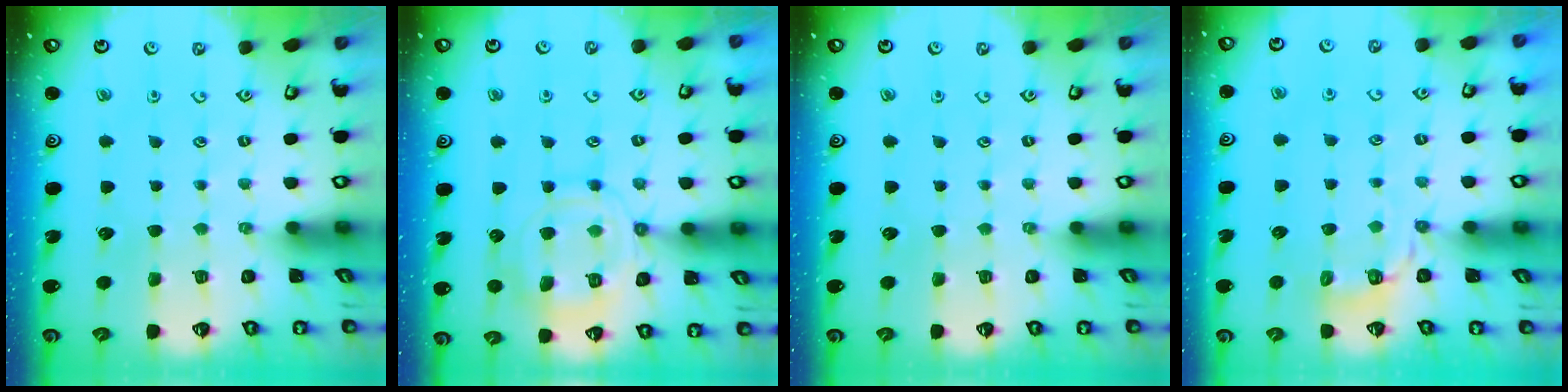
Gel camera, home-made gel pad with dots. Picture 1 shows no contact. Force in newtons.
{"total": 12.4, "press": 12.3, "slide": 1.3}
{"total": 0.0}
{"total": 4.0, "press": 3.6, "slide": 1.7}